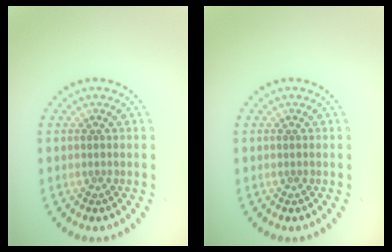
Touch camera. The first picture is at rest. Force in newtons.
{"total": 0.0}